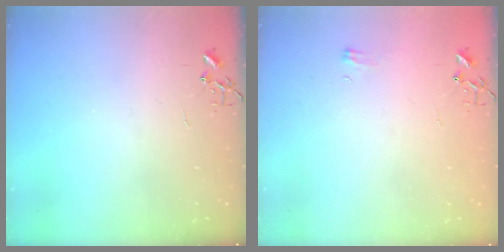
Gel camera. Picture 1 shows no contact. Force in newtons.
{"total": 4.7, "press": 4.7, "slide": 0.5}